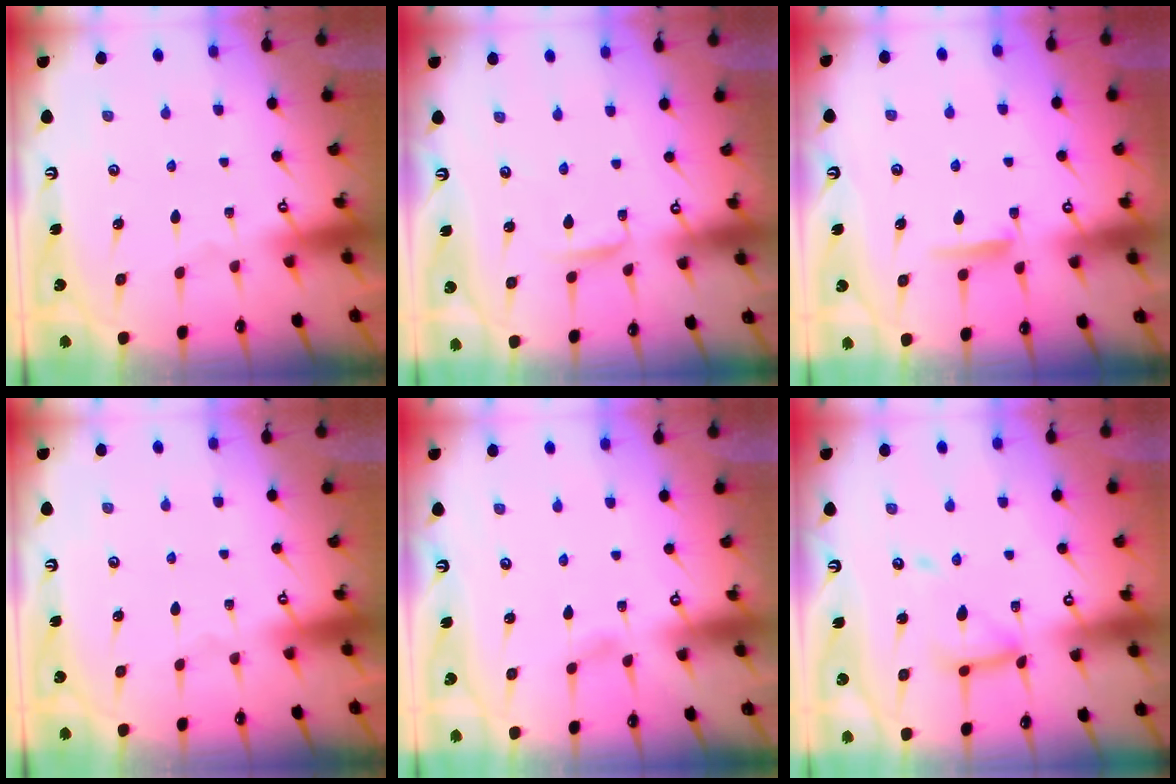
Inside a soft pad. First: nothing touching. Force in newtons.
{"total": 3.2, "press": 3.2, "slide": 0.4}
{"total": 5.6, "press": 5.6, "slide": 0.7}
{"total": 0.0}
{"total": 1.7, "press": 1.6, "slide": 0.2}
{"total": 12.3, "press": 12.3, "slide": 1.1}